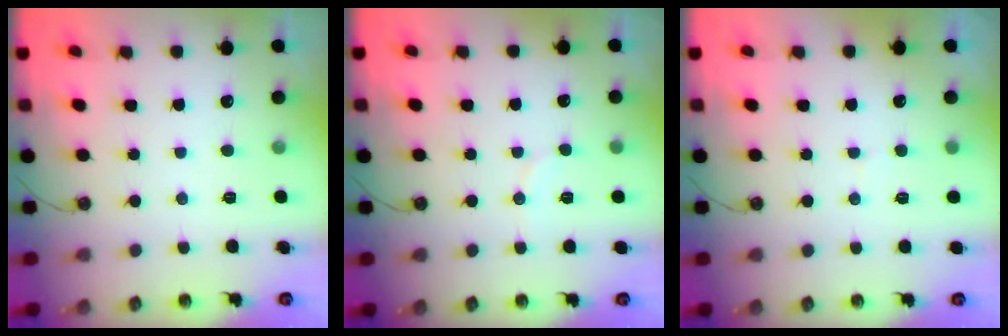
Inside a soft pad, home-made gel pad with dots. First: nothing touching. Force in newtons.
{"total": 3.8, "press": 3.8, "slide": 0.4}
{"total": 2.6, "press": 2.4, "slide": 0.9}